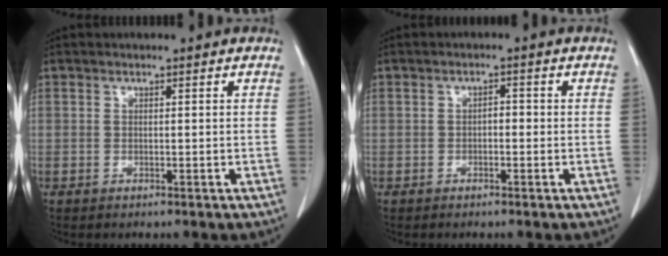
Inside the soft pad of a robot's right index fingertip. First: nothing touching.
{"total": 1.3, "force": [-0.3, 0.7, 1.1], "torque": [-0.015, 0.005, -0.008]}